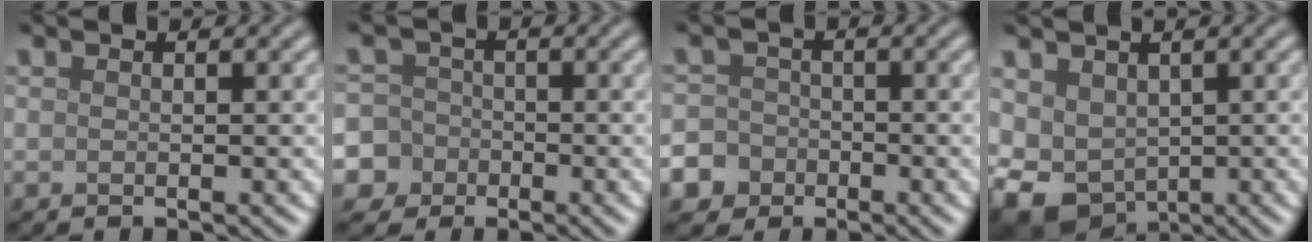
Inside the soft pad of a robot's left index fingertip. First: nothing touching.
{"total": 8.1, "force": [-3.5, 7.2, 1.4], "torque": [-0.040, -0.011, -0.095]}
{"total": 7.4, "force": [-4.0, 6.1, 1.2], "torque": [-0.030, -0.020, -0.090]}
{"total": 6.1, "force": [-0.9, 4.6, 3.9], "torque": [-0.082, -0.016, -0.007]}